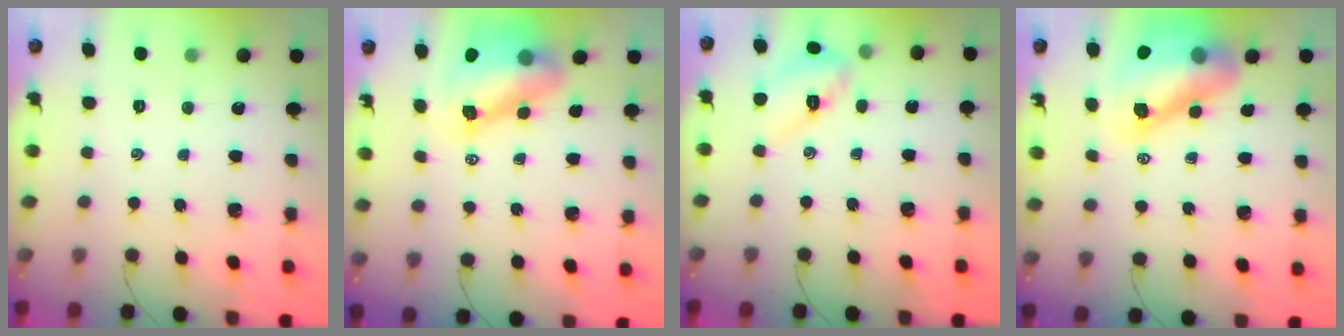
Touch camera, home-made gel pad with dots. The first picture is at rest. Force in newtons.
{"total": 10.0, "press": 9.6, "slide": 2.8}
{"total": 6.5, "press": 6.5, "slide": 0.1}
{"total": 15.3, "press": 14.6, "slide": 4.3}